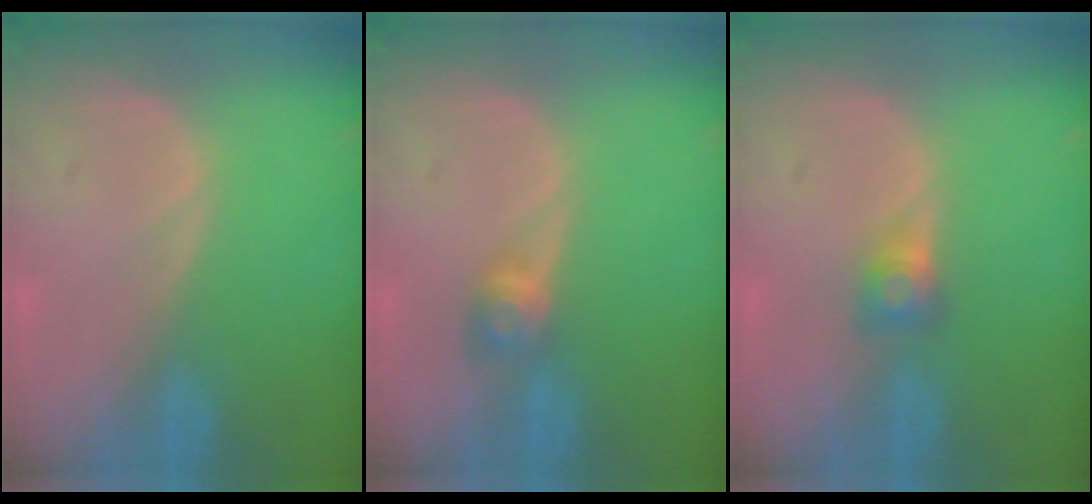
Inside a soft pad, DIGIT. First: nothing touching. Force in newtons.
{"total": 2.9, "press": 2.5, "slide": 1.4}
{"total": 2.6, "press": 2.3, "slide": 1.0}